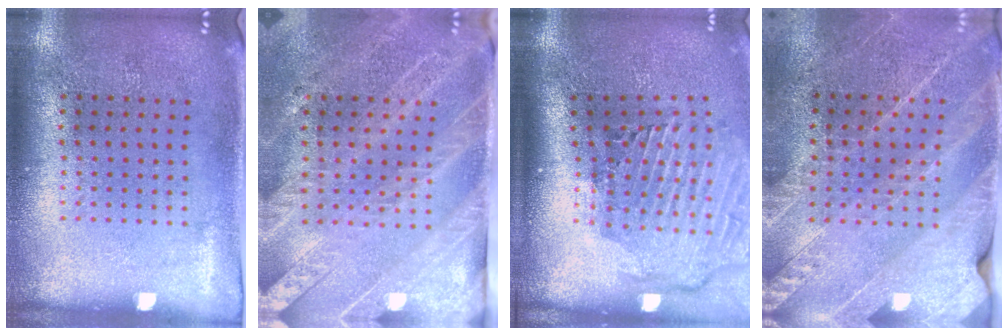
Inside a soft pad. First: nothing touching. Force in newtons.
{"total": 3.4, "press": 2.9, "slide": 1.7}
{"total": 2.9, "press": 2.1, "slide": 2.0}
{"total": 2.7, "press": 2.7, "slide": 0.1}